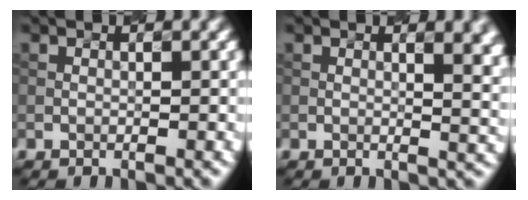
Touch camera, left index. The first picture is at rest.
{"total": 6.7, "force": [2.4, 3.2, 5.4], "torque": [-0.020, 0.018, 0.028]}